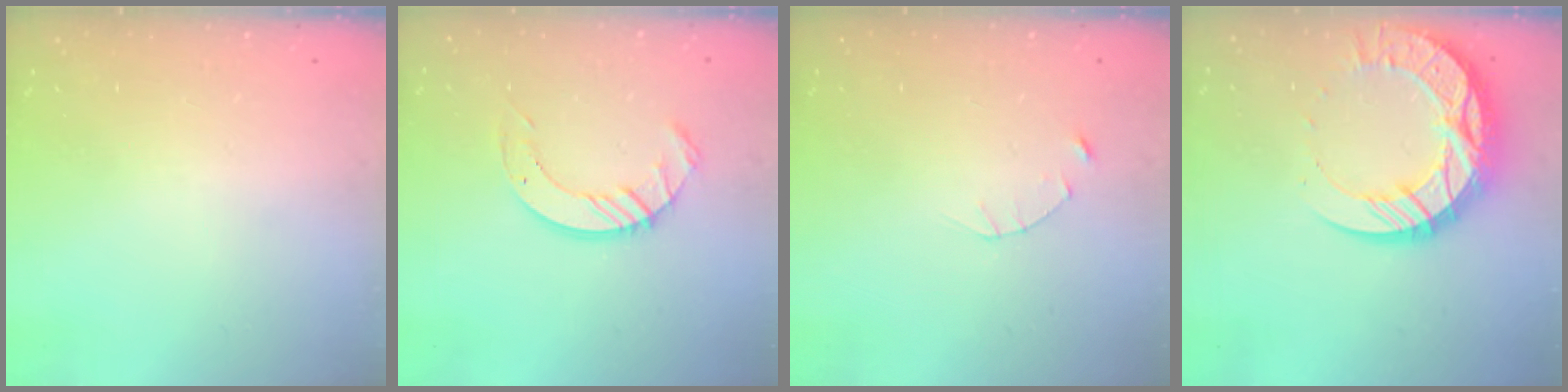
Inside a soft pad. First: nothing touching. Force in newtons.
{"total": 8.8, "press": 8.8, "slide": 0.9}
{"total": 2.5, "press": 2.4, "slide": 0.3}
{"total": 21.4, "press": 21.3, "slide": 1.8}